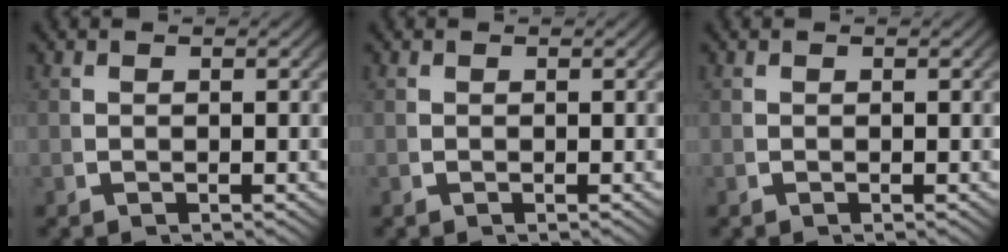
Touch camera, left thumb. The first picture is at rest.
{"total": 0.0}
{"total": 0.0}